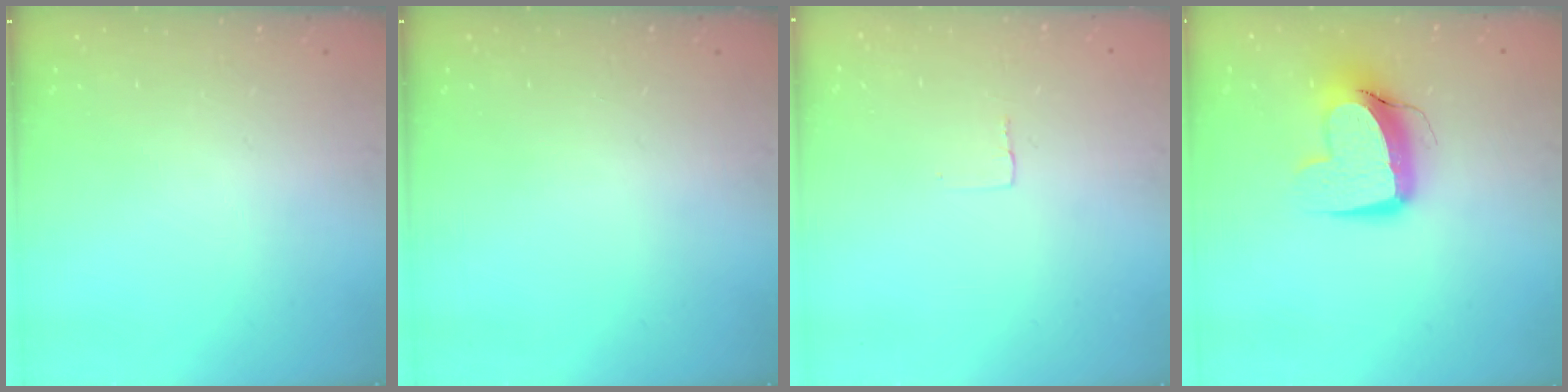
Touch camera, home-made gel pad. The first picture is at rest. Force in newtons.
{"total": 0.0}
{"total": 2.4, "press": 2.4, "slide": 0.1}
{"total": 13.0, "press": 12.9, "slide": 1.7}